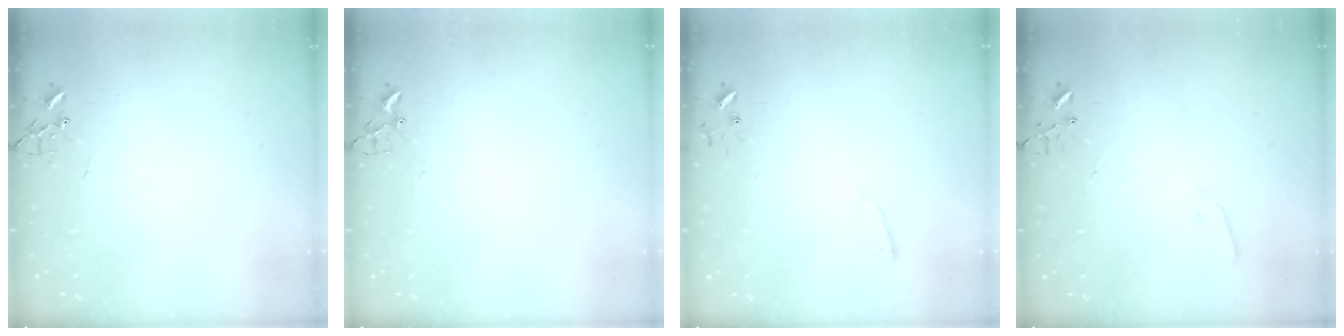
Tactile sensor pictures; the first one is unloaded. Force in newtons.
{"total": 1.8, "press": 1.8, "slide": 0.2}
{"total": 2.4, "press": 2.3, "slide": 0.4}
{"total": 2.9, "press": 2.8, "slide": 0.8}